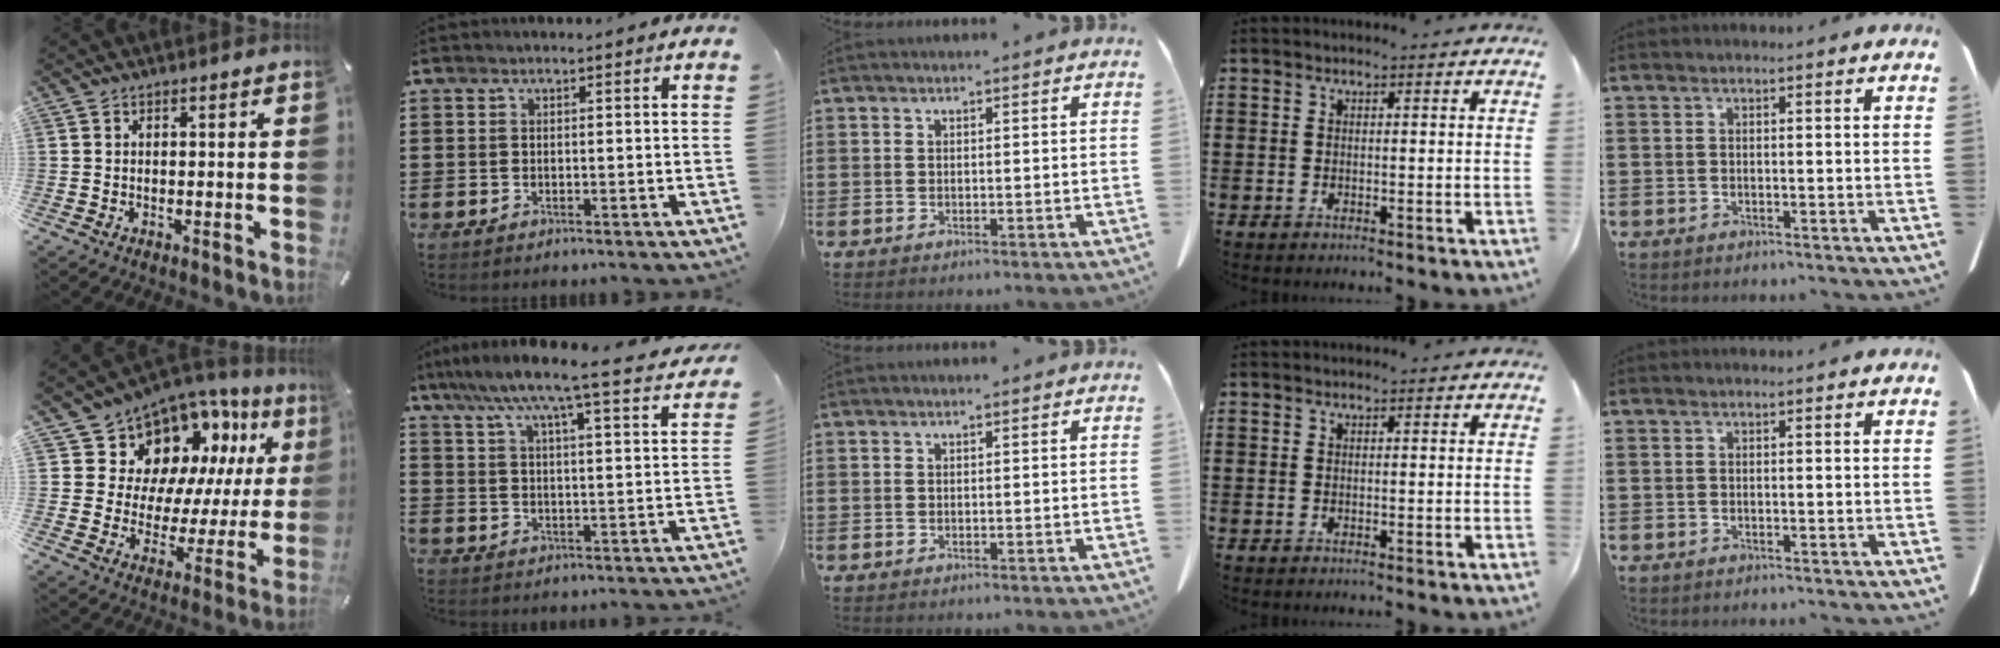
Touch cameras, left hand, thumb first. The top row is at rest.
{"thumb": {"total": 12.8, "force": [8.1, 9.1, 4.0], "torque": [-0.073, -0.082, 0.149]}, "index": {"total": 7.8, "force": [6.6, -0.1, 4.1], "torque": [-0.105, -0.038, 0.107]}}